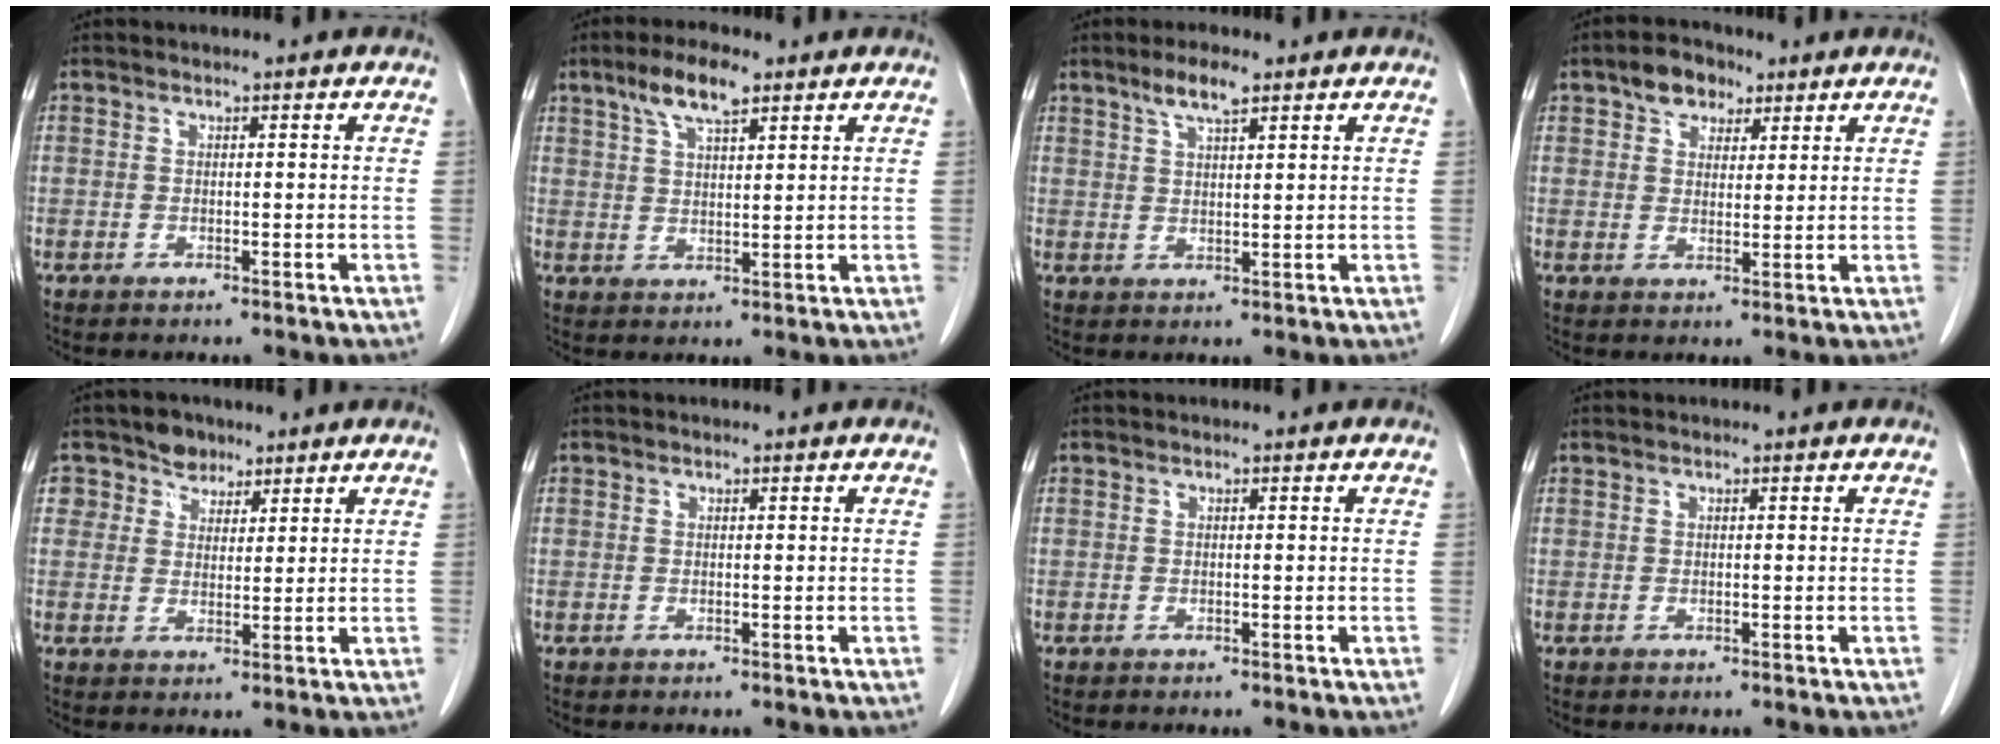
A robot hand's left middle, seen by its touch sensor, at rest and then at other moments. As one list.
[{"total": 6.6, "force": [4.3, 1.7, 4.8], "torque": [-0.098, 0.012, 0.079]}, {"total": 4.3, "force": [2.9, 0.8, 3.0], "torque": [-0.063, 0.005, 0.055]}, {"total": 5.2, "force": [3.2, 3.4, 2.4], "torque": [-0.040, 0.017, 0.055]}, {"total": 4.3, "force": [2.9, 3.2, 0.1], "torque": [0.006, 0.000, 0.048]}, {"total": 0.0}, {"total": 0.0}, {"total": 0.0}]